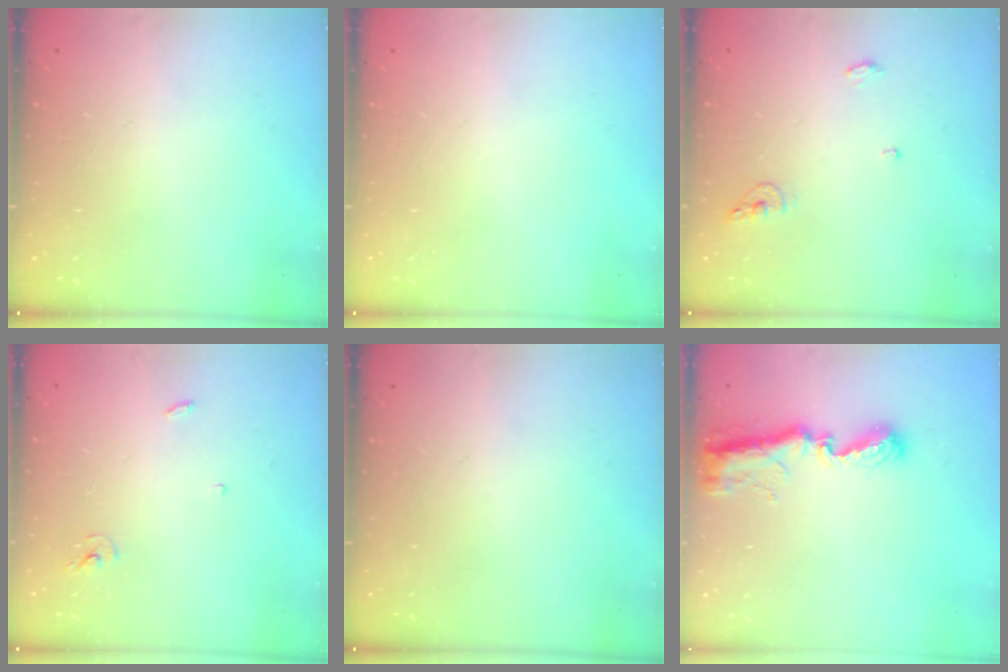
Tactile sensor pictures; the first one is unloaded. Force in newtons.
{"total": 0.0}
{"total": 6.4, "press": 6.3, "slide": 1.5}
{"total": 2.5, "press": 2.5, "slide": 0.1}
{"total": 0.0}
{"total": 9.9, "press": 9.9, "slide": 0.7}